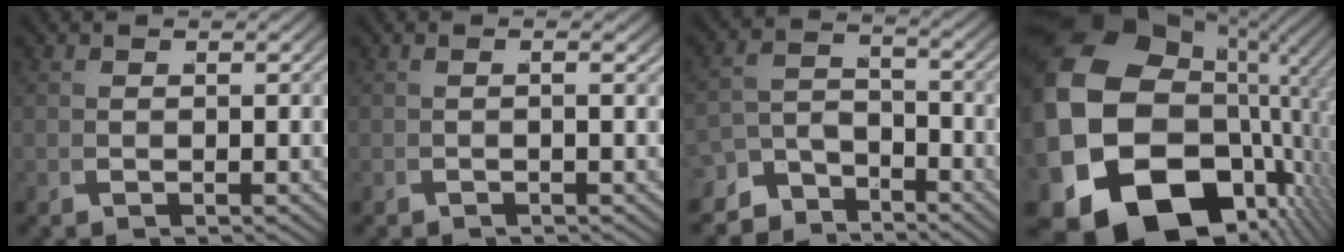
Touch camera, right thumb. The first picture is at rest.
{"total": 0.7, "force": [-0.2, -0.1, 0.7], "torque": [-0.013, 0.002, -0.003]}
{"total": 5.7, "force": [-3.7, 3.6, 2.5], "torque": [-0.025, -0.025, -0.059]}
{"total": 26.4, "force": [-3.0, 18.8, 18.2], "torque": [-0.366, -0.081, -0.026]}